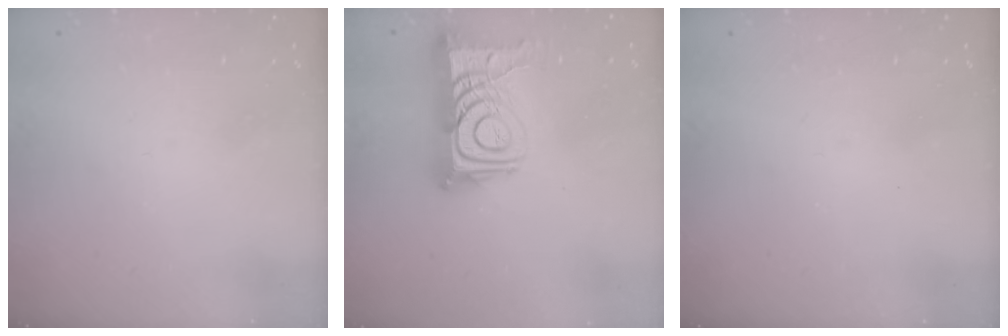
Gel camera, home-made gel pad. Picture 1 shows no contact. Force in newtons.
{"total": 15.5, "press": 15.4, "slide": 1.5}
{"total": 2.5, "press": 2.4, "slide": 0.4}